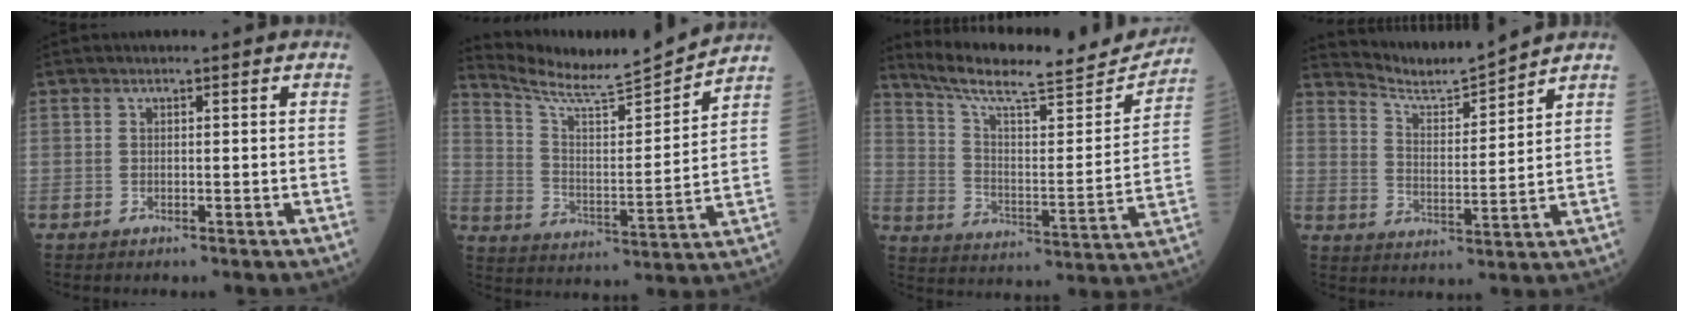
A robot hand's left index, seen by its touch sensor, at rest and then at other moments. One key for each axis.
{"total": 13.2, "fx": 12.9, "fy": -1.0, "fz": 2.9, "tx": -0.063, "ty": -0.022, "tz": 0.215}
{"total": 19.8, "fx": 18.2, "fy": 2.8, "fz": 7.1, "tx": -0.120, "ty": -0.014, "tz": 0.267}
{"total": 7.7, "fx": 7.6, "fy": -1.1, "fz": 0.1, "tx": -0.022, "ty": -0.010, "tz": 0.148}